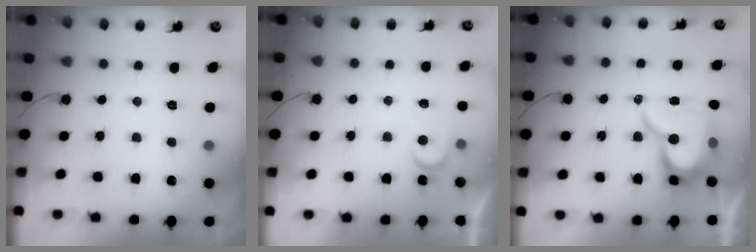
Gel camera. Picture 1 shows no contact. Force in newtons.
{"total": 4.5, "press": 4.5, "slide": 0.4}
{"total": 15.6, "press": 15.5, "slide": 1.8}